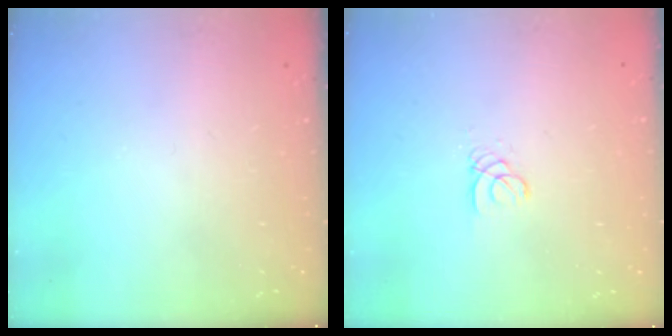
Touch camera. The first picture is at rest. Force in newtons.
{"total": 1.8, "press": 1.8, "slide": 0.2}